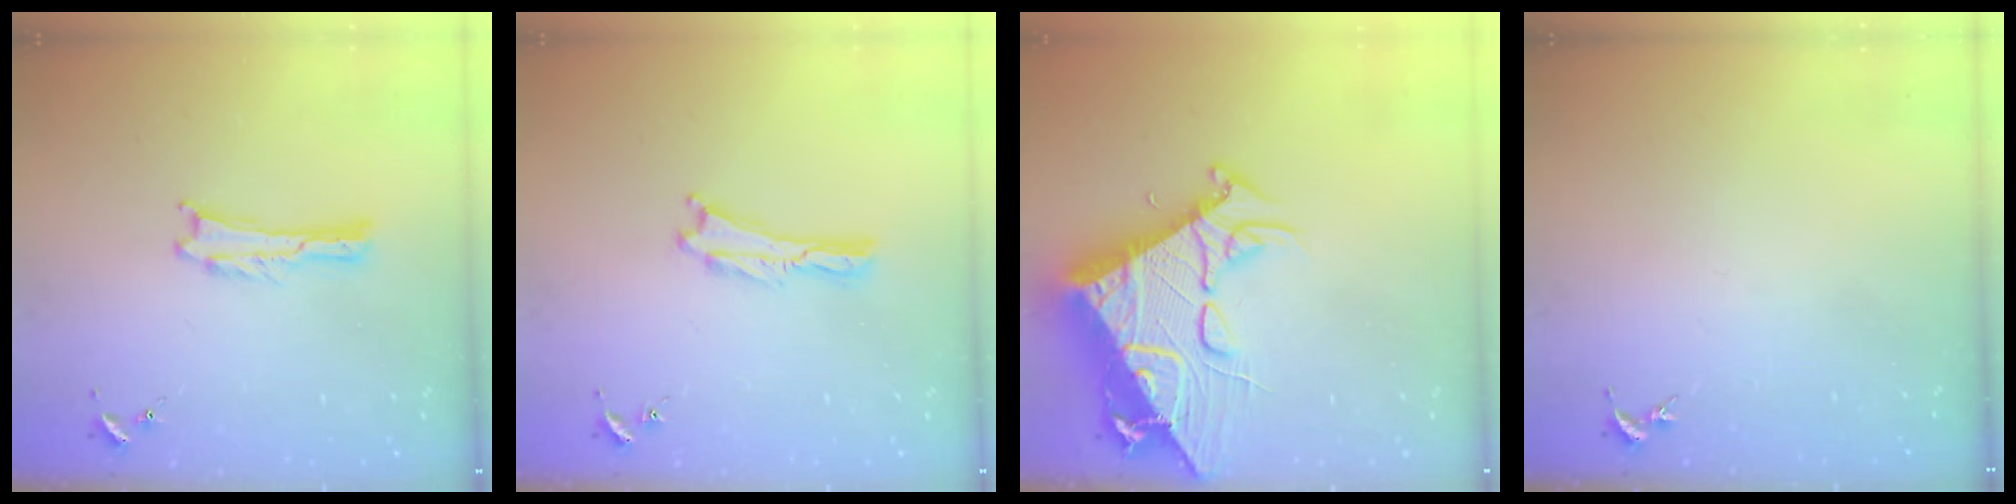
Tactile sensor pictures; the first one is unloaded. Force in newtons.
{"total": 0.0}
{"total": 15.2, "press": 15.0, "slide": 1.9}
{"total": 0.0}